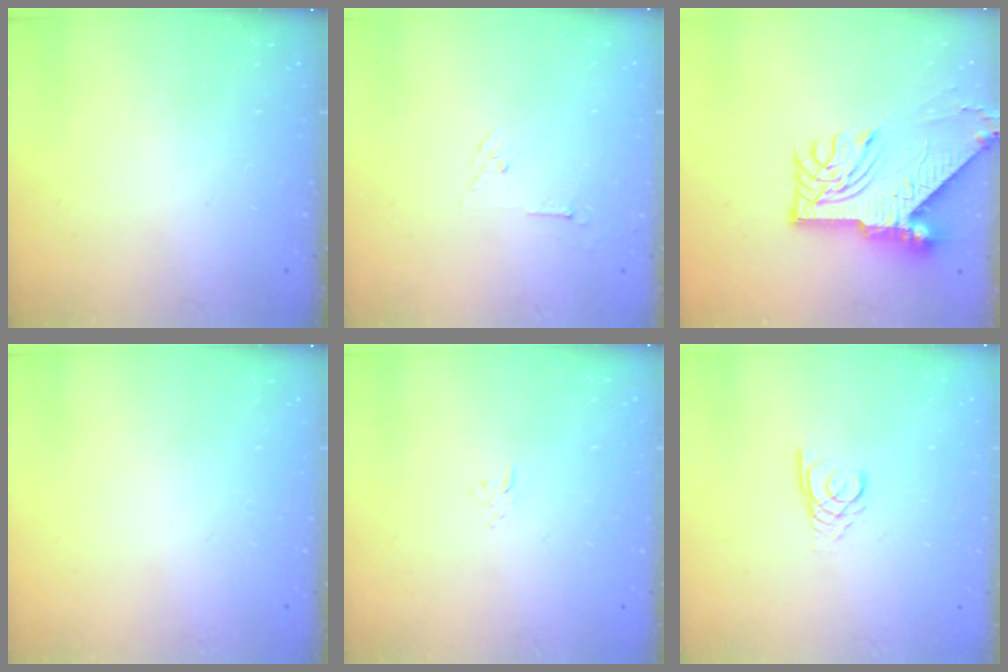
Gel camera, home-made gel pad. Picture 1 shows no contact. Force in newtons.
{"total": 3.0, "press": 3.0, "slide": 0.7}
{"total": 12.0, "press": 11.9, "slide": 1.4}
{"total": 0.0}
{"total": 2.9, "press": 2.9, "slide": 0.3}
{"total": 2.5, "press": 2.5, "slide": 0.2}